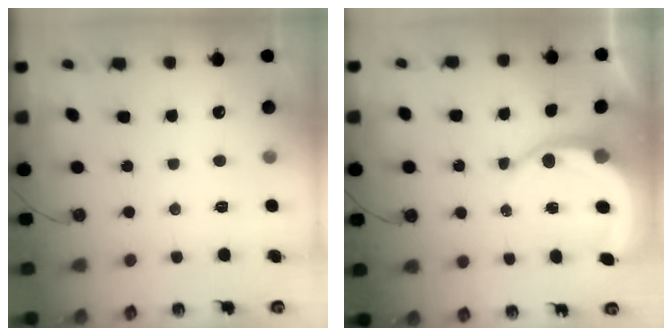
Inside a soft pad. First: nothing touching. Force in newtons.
{"total": 6.9, "press": 6.9, "slide": 0.8}